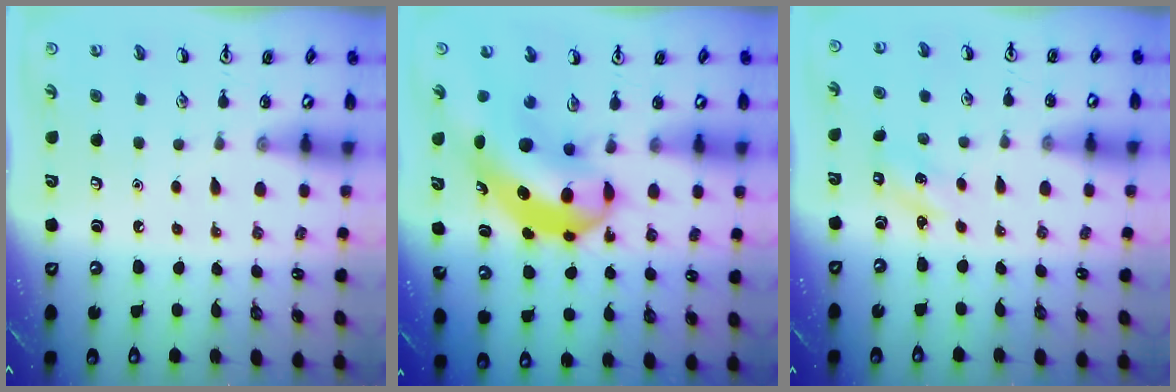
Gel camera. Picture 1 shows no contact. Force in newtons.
{"total": 9.5, "press": 9.2, "slide": 2.6}
{"total": 1.4, "press": 1.3, "slide": 0.5}